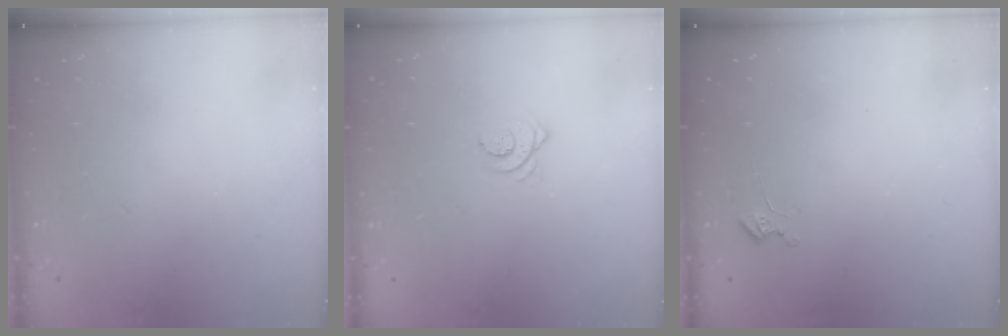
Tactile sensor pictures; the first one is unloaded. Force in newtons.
{"total": 3.2, "press": 3.2, "slide": 0.4}
{"total": 2.6, "press": 2.6, "slide": 0.3}